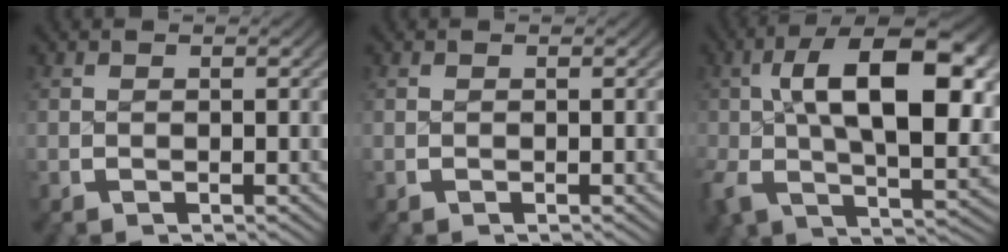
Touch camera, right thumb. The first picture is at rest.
{"total": 0.0}
{"total": 13.7, "force": [0.7, 6.8, 11.9], "torque": [-0.198, -0.015, 0.013]}